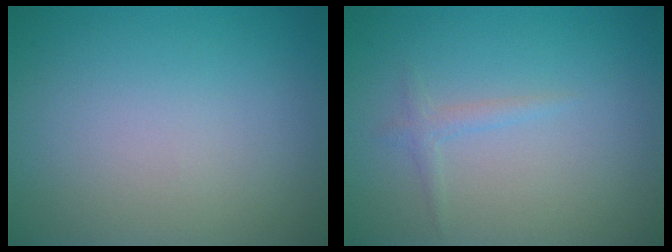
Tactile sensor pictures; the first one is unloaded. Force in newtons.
{"total": 0.6, "press": 0.6, "slide": 0.1}